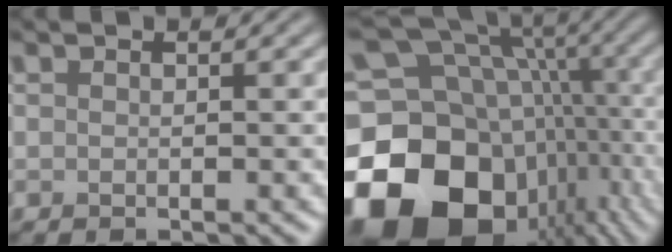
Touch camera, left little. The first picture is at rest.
{"total": 21.5, "force": [-7.4, 16.2, 12.1], "torque": [-0.229, -0.018, -0.108]}